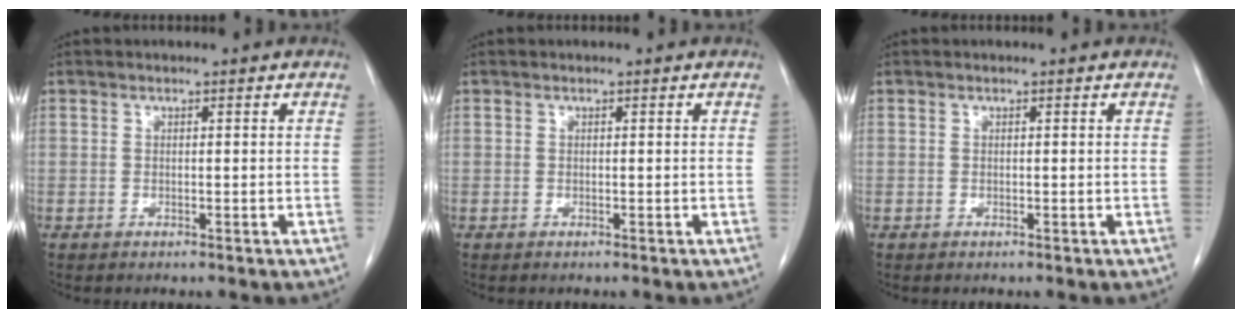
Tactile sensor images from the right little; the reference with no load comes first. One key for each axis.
{"total": 0.0}
{"total": 0.0}